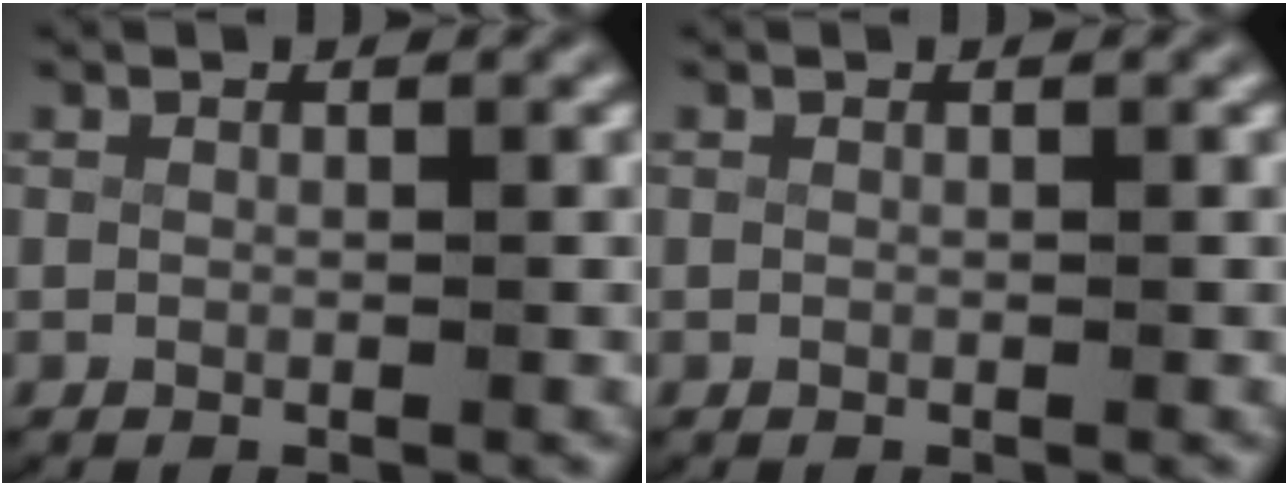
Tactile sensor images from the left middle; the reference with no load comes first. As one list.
[{"total": 0.0}]